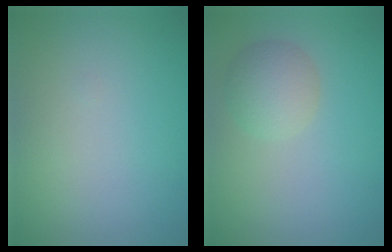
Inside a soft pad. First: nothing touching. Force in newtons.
{"total": 3.0, "press": 3.0, "slide": 0.1}